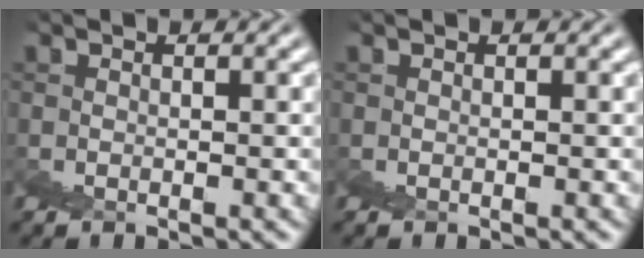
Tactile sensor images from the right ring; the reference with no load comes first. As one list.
[{"total": 0.0}]